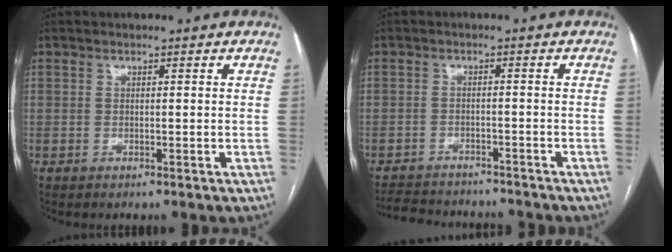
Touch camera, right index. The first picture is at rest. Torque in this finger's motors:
{"motor_torque": [-1.07, 0.21, -1.05, -0.21]}